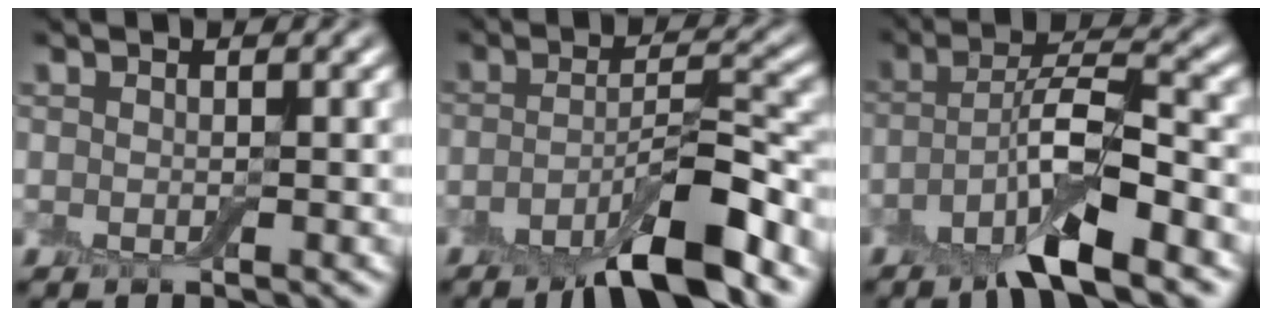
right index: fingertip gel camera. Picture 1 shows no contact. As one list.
[{"total": 7.3, "force": [-4.6, 1.6, 5.5], "torque": [-0.084, 0.010, -0.084]}, {"total": 7.4, "force": [-3.9, 1.8, 6.0], "torque": [-0.103, 0.015, -0.080]}]